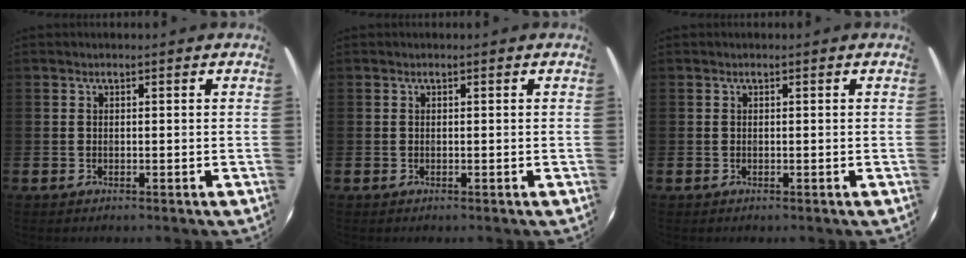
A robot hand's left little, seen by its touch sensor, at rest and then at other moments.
{"total": 0.0}
{"total": 0.0}